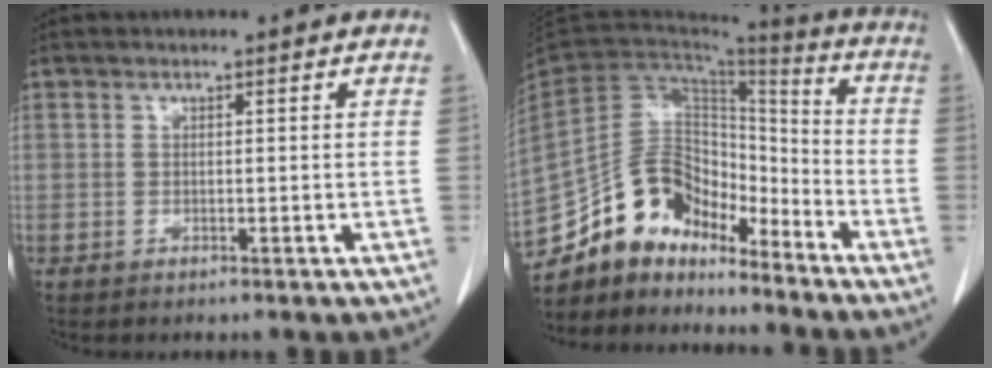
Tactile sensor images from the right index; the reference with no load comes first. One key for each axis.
{"total": 14.7, "fx": -12.5, "fy": 6.5, "fz": 3.9, "tx": -0.062, "ty": 0.070, "tz": -0.229}